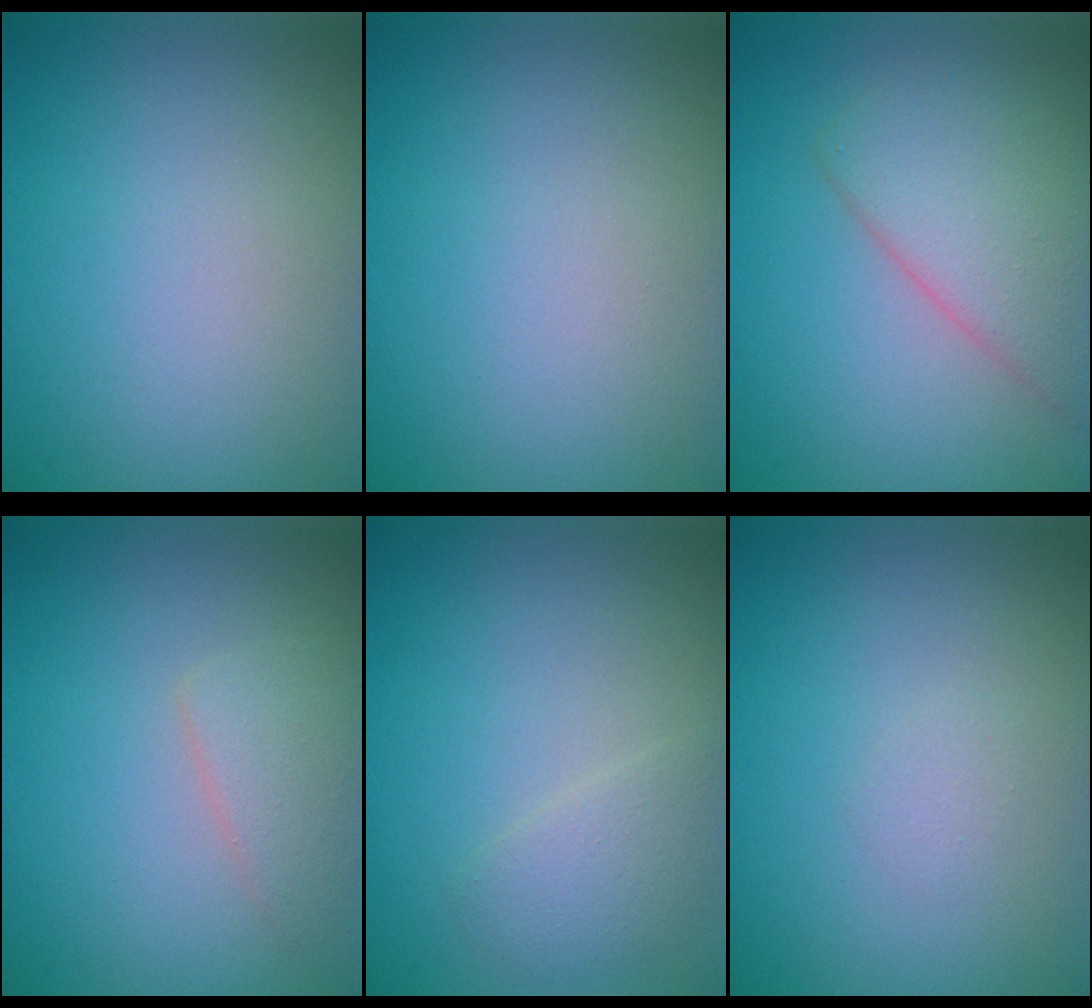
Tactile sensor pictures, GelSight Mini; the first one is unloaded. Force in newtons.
{"total": 0.0}
{"total": 4.6, "press": 4.6, "slide": 0.2}
{"total": 2.2, "press": 2.2, "slide": 0.0}
{"total": 1.8, "press": 1.8, "slide": 0.2}
{"total": 0.6, "press": 0.6, "slide": 0.0}